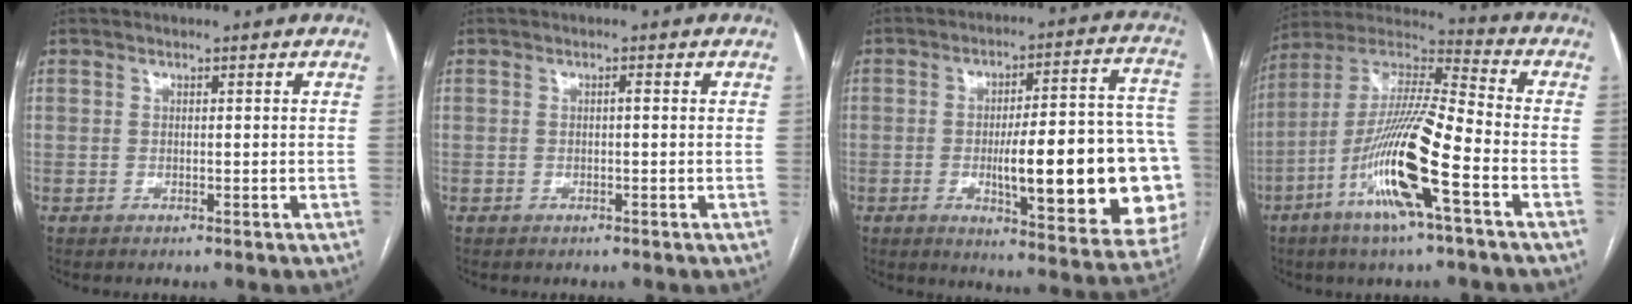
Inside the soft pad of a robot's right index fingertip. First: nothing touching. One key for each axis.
{"total": 0.6, "fx": 0.0, "fy": 0.1, "fz": 0.6, "tx": -0.010, "ty": 0.001, "tz": -0.001}
{"total": 24.7, "fx": -4.2, "fy": 4.3, "fz": 24.0, "tx": -0.244, "ty": 0.013, "tz": -0.046}
{"total": 17.4, "fx": -6.9, "fy": 1.0, "fz": 16.0, "tx": -0.322, "ty": -0.011, "tz": -0.133}